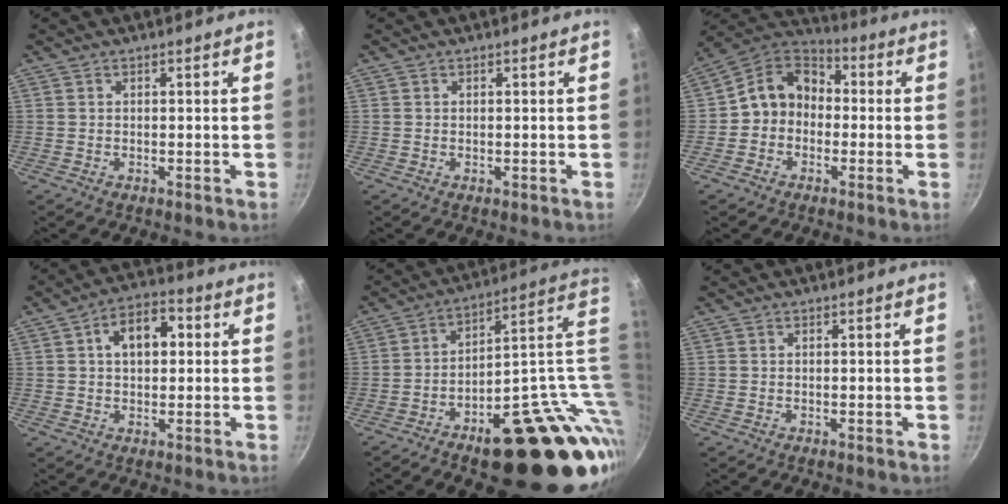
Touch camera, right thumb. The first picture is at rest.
{"total": 0.0}
{"total": 10.6, "force": [-0.6, 8.9, 5.8], "torque": [-0.060, 0.040, -0.036]}
{"total": 9.2, "force": [1.9, 5.8, 6.8], "torque": [-0.075, 0.018, 0.021]}
{"total": 28.7, "force": [-3.5, 12.7, 25.4], "torque": [-0.271, 0.032, -0.030]}
{"total": 0.0}